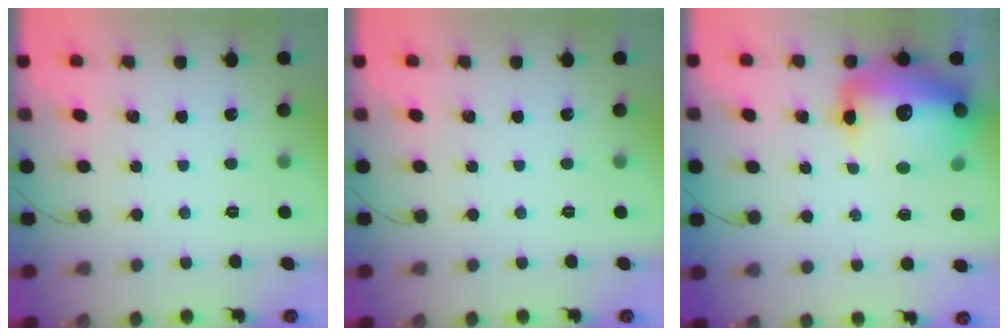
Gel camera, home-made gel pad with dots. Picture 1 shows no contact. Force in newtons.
{"total": 0.0}
{"total": 20.6, "press": 20.0, "slide": 4.9}